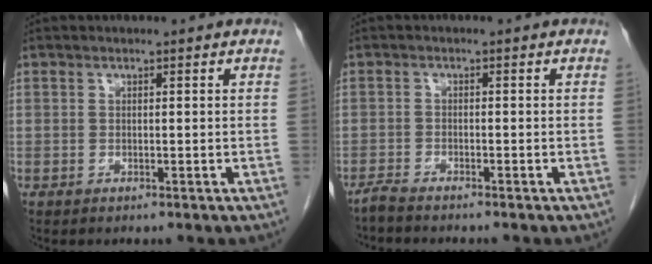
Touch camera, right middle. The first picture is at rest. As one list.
[{"total": 3.0, "force": [-2.8, 0.3, 1.2], "torque": [-0.023, -0.004, -0.041]}]